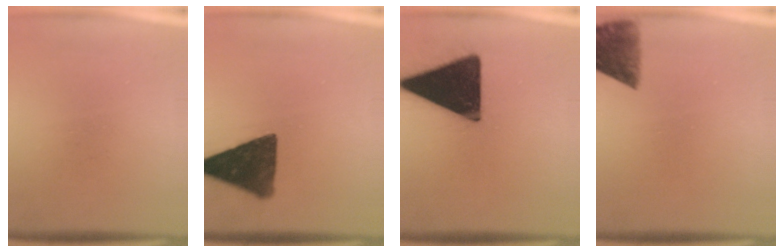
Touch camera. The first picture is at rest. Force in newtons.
{"total": 13.2}
{"total": 20.0}
{"total": 8.4}